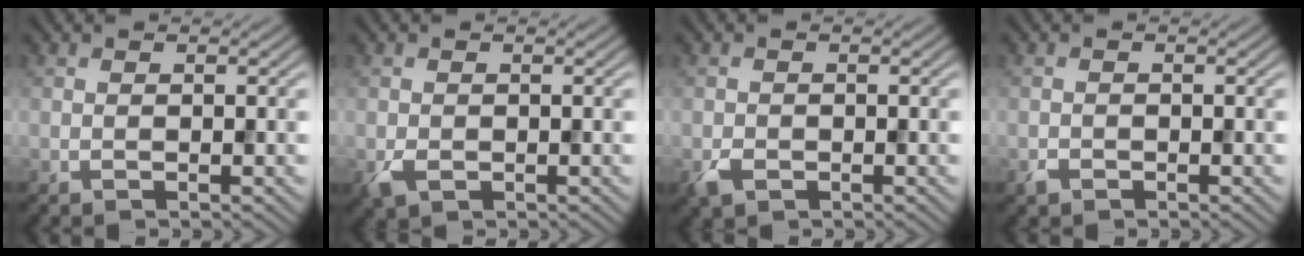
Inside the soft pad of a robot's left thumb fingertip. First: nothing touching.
{"total": 2.0, "force": [-0.6, 1.5, 1.2], "torque": [-0.031, -0.010, -0.011]}
{"total": 1.8, "force": [-0.9, 1.3, 0.9], "torque": [-0.024, -0.007, -0.019]}
{"total": 0.9, "force": [-0.6, 0.6, 0.3], "torque": [-0.006, -0.001, -0.014]}